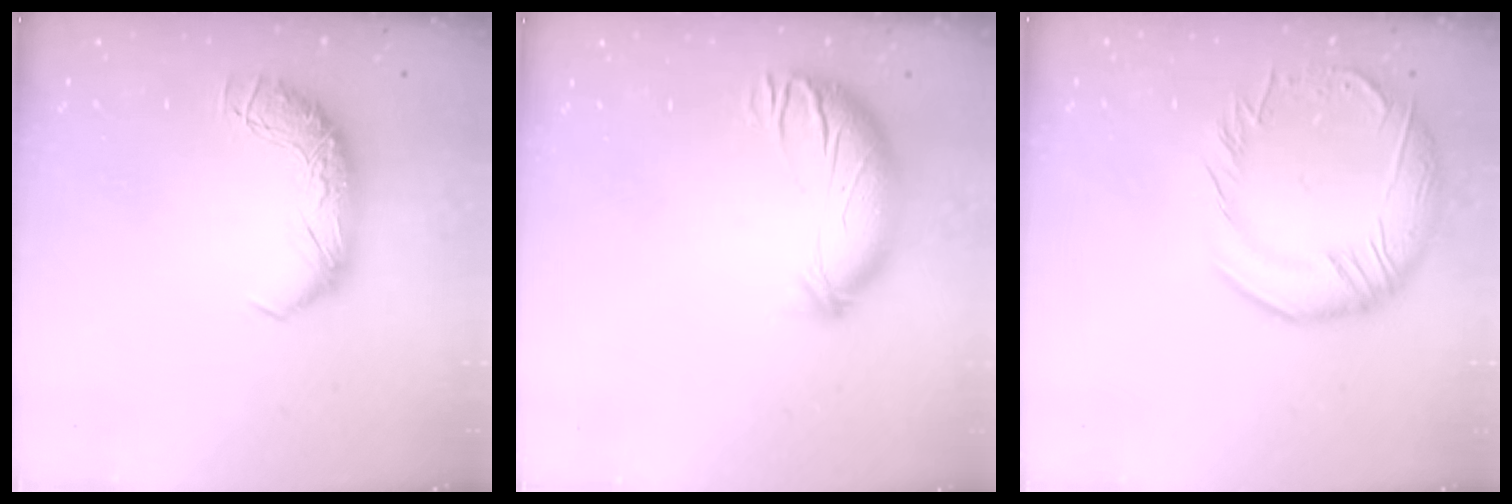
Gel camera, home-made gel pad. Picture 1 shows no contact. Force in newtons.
{"total": 3.6, "press": 2.7, "slide": 2.5}
{"total": 6.0, "press": 5.0, "slide": 3.4}